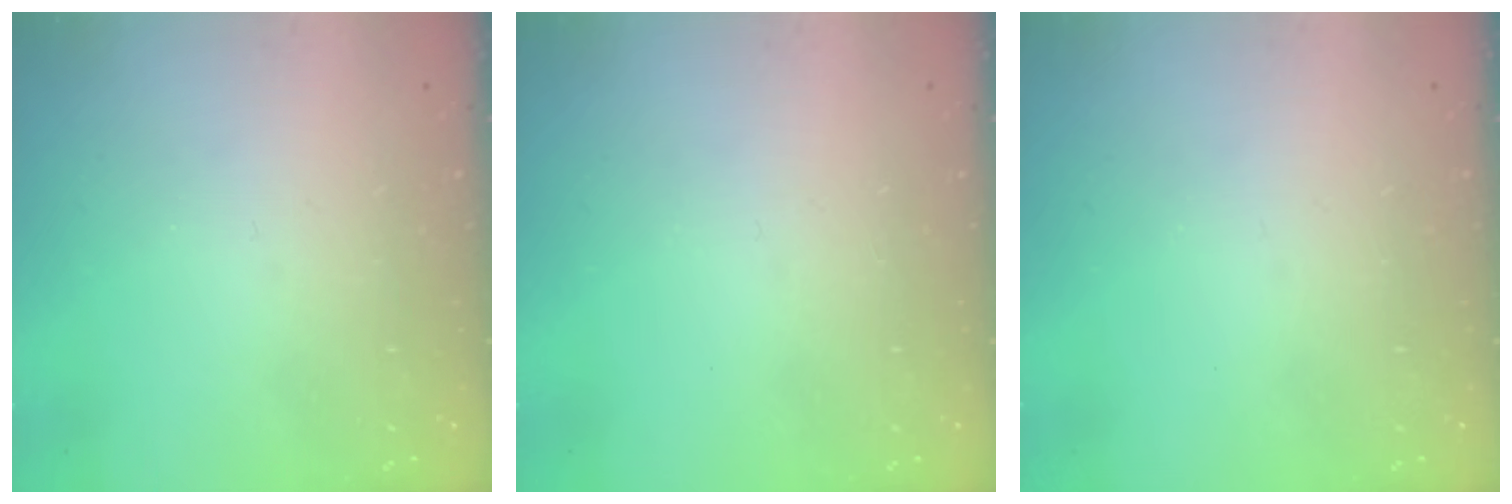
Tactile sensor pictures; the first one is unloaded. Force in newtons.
{"total": 0.0}
{"total": 0.0}